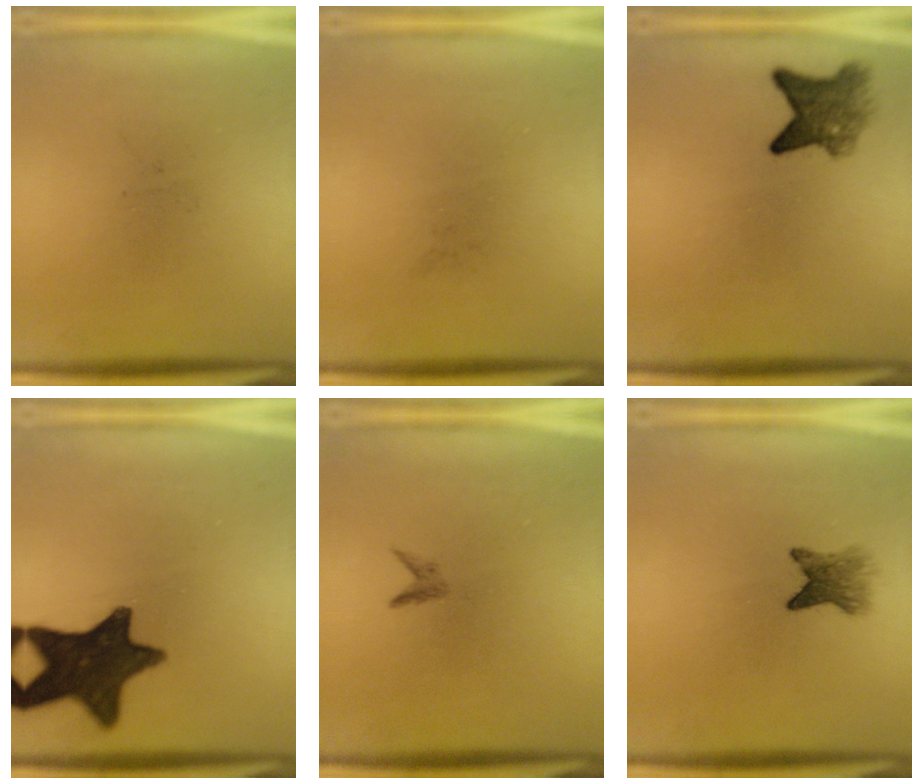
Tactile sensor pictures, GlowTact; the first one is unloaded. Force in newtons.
{"total": 0.0}
{"total": 5.2}
{"total": 14.2}
{"total": 0.8}
{"total": 3.9}